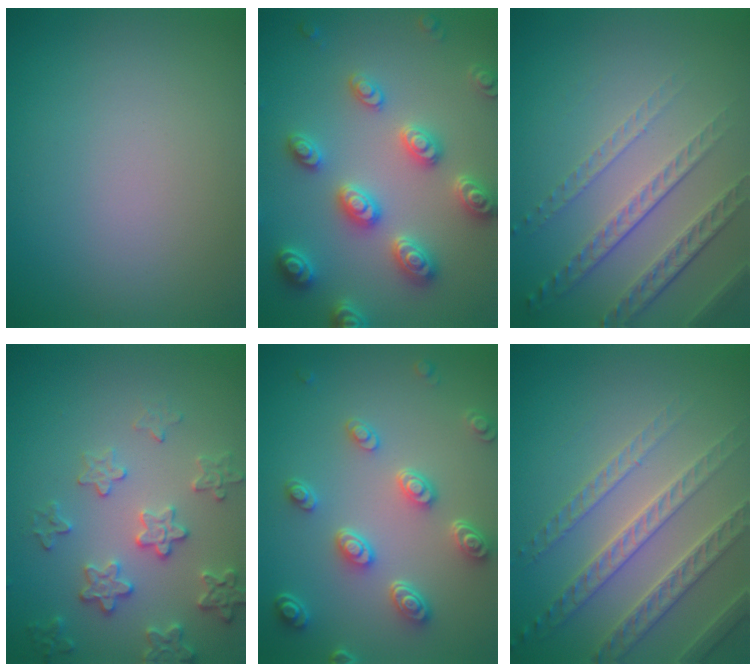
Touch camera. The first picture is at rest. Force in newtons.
{"total": 5.3, "press": 5.1, "slide": 1.2}
{"total": 4.8, "press": 3.2, "slide": 3.5}
{"total": 3.4, "press": 3.4, "slide": 0.2}
{"total": 4.6, "press": 3.6, "slide": 2.8}
{"total": 4.1, "press": 4.0, "slide": 0.8}